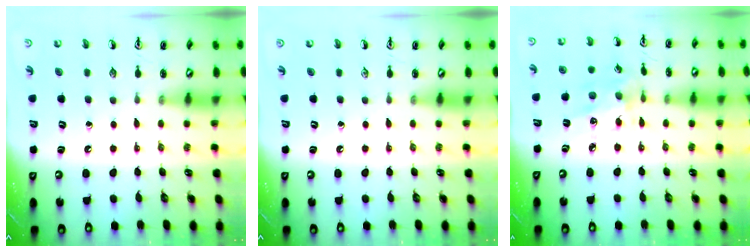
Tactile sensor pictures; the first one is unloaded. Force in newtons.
{"total": 0.0}
{"total": 7.1, "press": 7.1, "slide": 0.6}